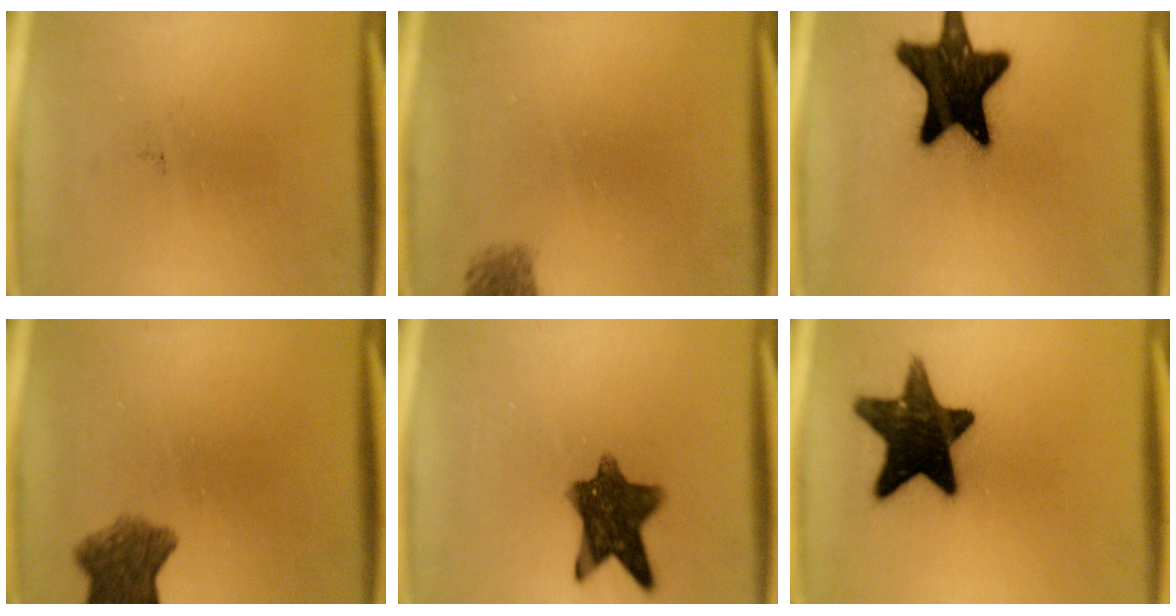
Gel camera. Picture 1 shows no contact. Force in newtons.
{"total": 1.8}
{"total": 18.9}
{"total": 6.7}
{"total": 10.1}
{"total": 15.2}